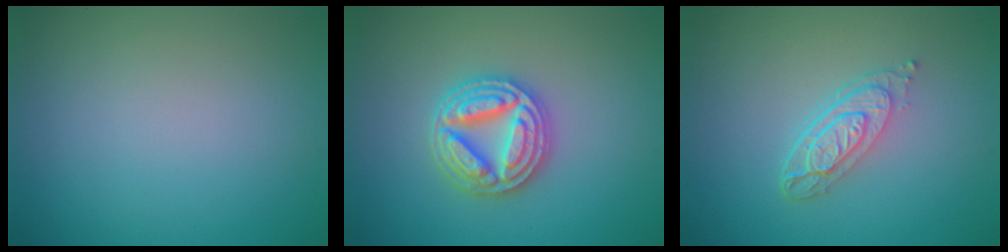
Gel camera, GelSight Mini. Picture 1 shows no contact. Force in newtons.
{"total": 5.0, "press": 4.9, "slide": 0.9}
{"total": 3.9, "press": 2.8, "slide": 2.6}